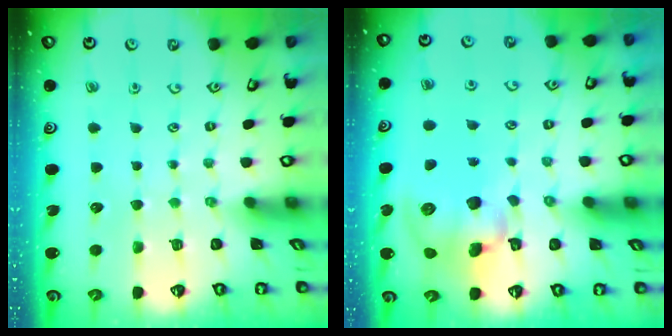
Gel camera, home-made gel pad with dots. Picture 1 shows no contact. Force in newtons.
{"total": 14.7, "press": 14.5, "slide": 2.2}